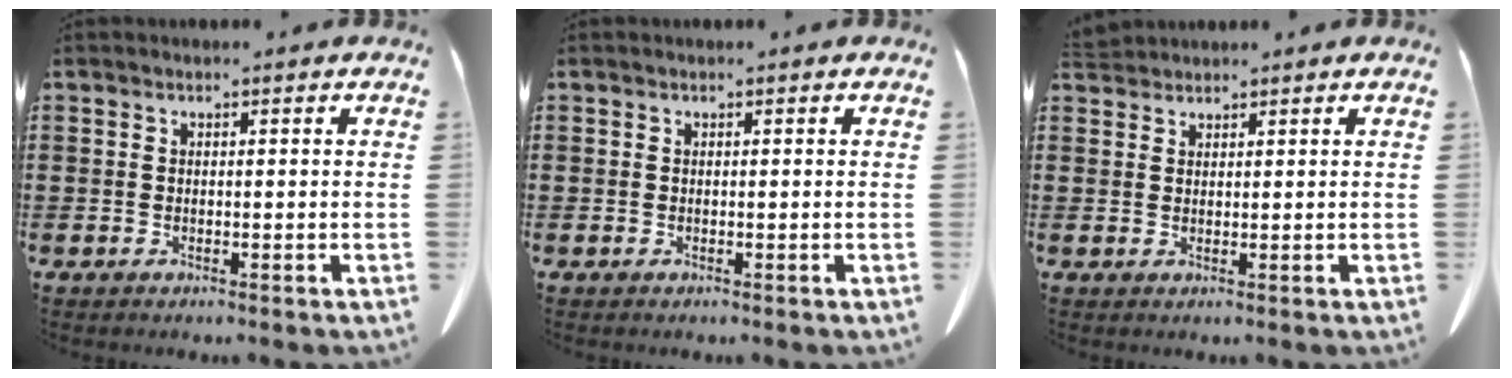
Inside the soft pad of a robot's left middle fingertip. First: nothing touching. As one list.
[{"total": 0.0}, {"total": 1.8, "force": [1.7, 0.2, 0.1], "torque": [-0.010, 0.000, 0.036]}]